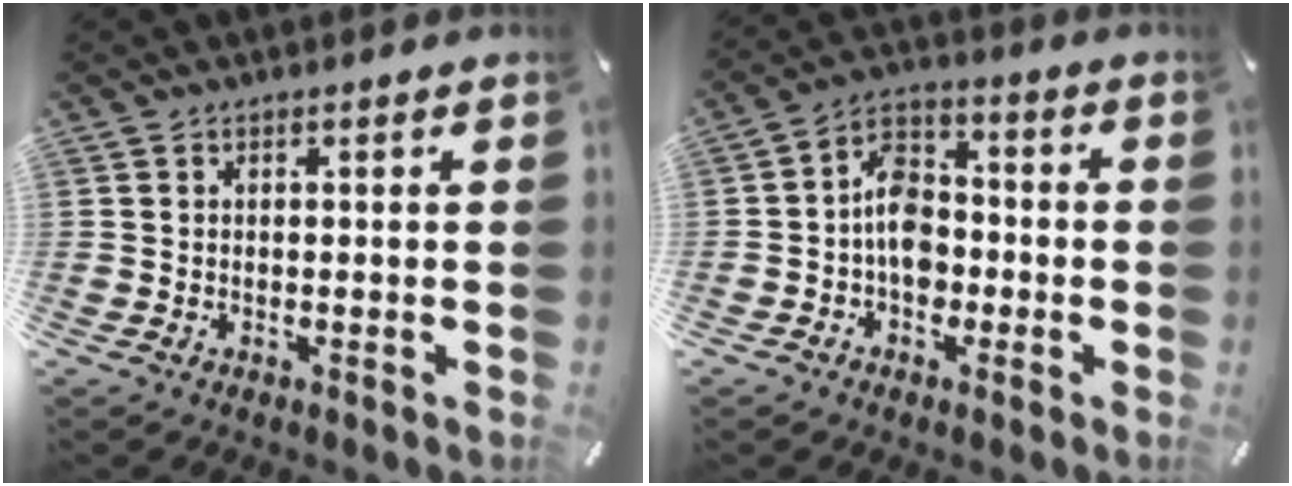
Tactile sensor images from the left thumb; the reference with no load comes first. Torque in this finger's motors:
{"motor_torque": [0.99, 1.26, 0.76, 0.17, 0.11]}